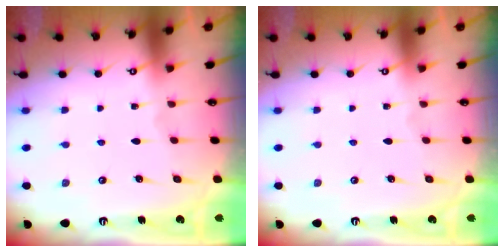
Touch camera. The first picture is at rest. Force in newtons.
{"total": 0.0}